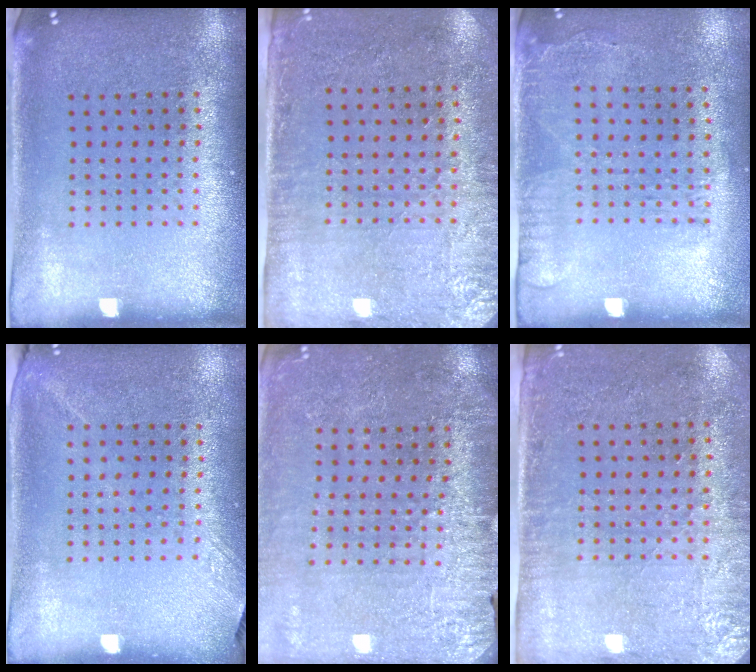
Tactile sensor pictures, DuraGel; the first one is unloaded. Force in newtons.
{"total": 2.9, "press": 2.4, "slide": 1.6}
{"total": 1.7, "press": 1.2, "slide": 1.2}
{"total": 1.2, "press": 0.9, "slide": 0.8}
{"total": 2.9, "press": 2.9, "slide": 0.3}
{"total": 2.8, "press": 2.4, "slide": 1.4}